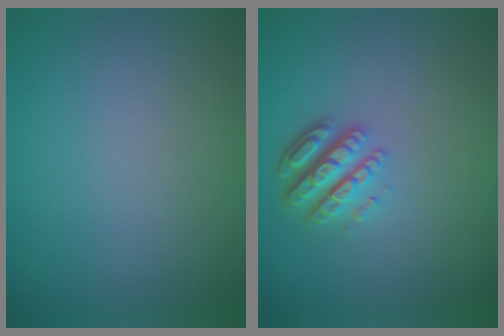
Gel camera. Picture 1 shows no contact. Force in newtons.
{"total": 4.4, "press": 3.2, "slide": 3.1}